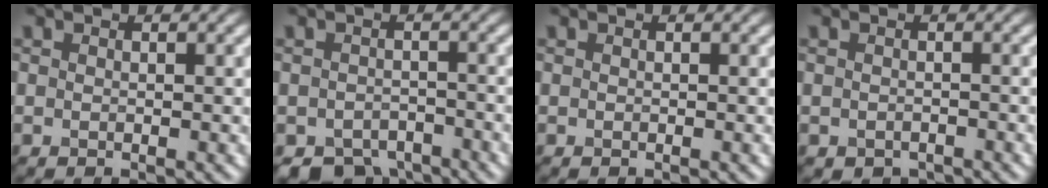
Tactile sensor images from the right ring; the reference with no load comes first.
{"total": 4.3, "force": [-3.4, 2.3, 1.4], "torque": [-0.007, -0.008, -0.055]}
{"total": 0.0}
{"total": 1.6, "force": [-1.2, 0.9, 0.5], "torque": [-0.005, -0.004, -0.019]}